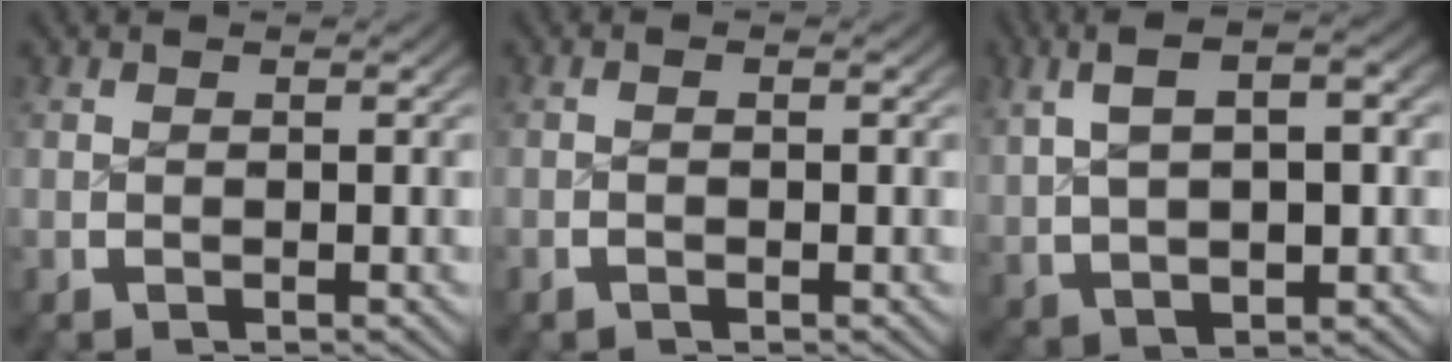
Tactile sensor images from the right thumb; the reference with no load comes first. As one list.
[{"total": 0.8, "force": [-0.5, 0.2, 0.6], "torque": [-0.014, 0.000, -0.013]}, {"total": 6.7, "force": [2.2, 3.3, 5.4], "torque": [-0.082, 0.015, 0.043]}]